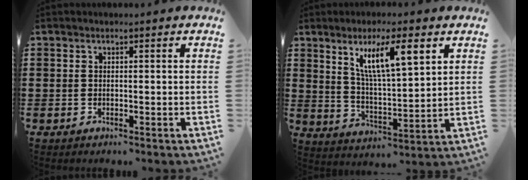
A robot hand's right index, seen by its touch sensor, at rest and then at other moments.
{"total": 9.6, "force": [4.6, 2.1, 8.1], "torque": [-0.159, 0.003, 0.076]}